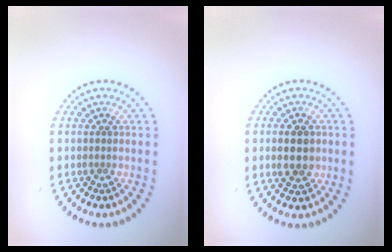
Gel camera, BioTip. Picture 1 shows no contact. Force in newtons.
{"total": 2.9, "press": 2.9, "slide": 0.1}